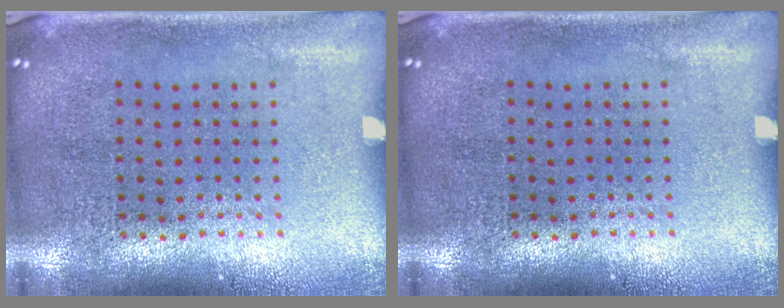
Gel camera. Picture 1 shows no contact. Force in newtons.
{"total": 0.0}